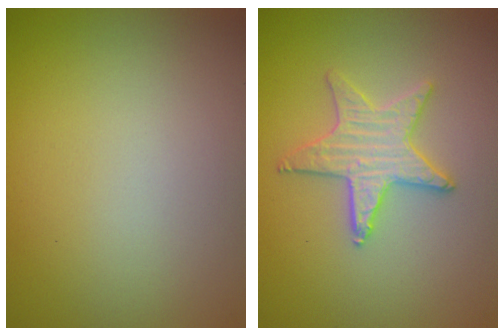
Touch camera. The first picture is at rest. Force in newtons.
{"total": 3.4, "press": 3.3, "slide": 0.7}